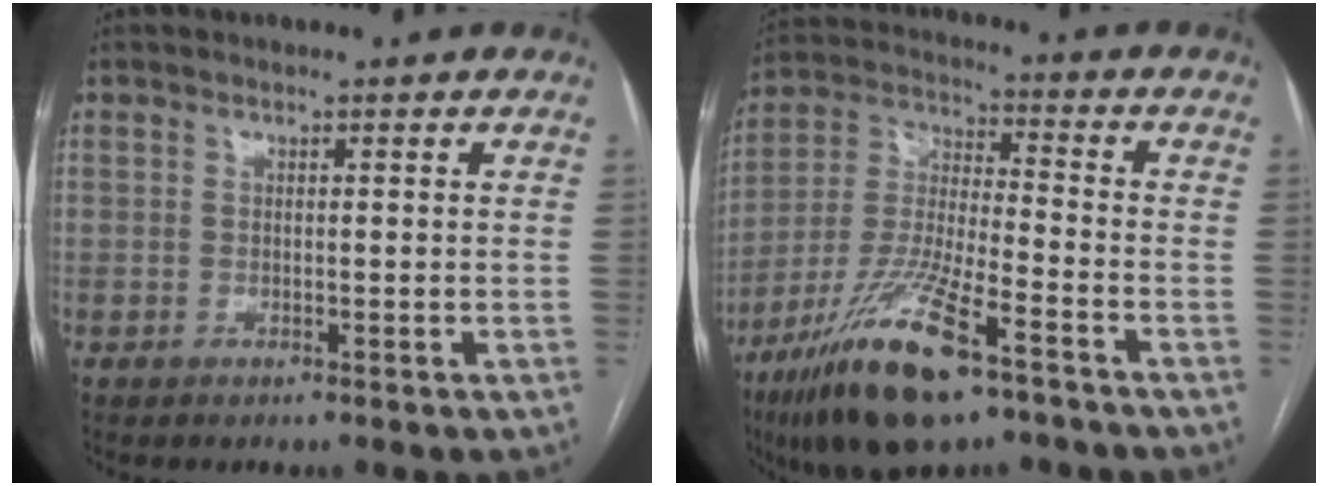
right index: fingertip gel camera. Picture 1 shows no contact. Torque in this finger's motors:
{"motor_torque": [0.99, -0.96, 0.40, 0.09]}